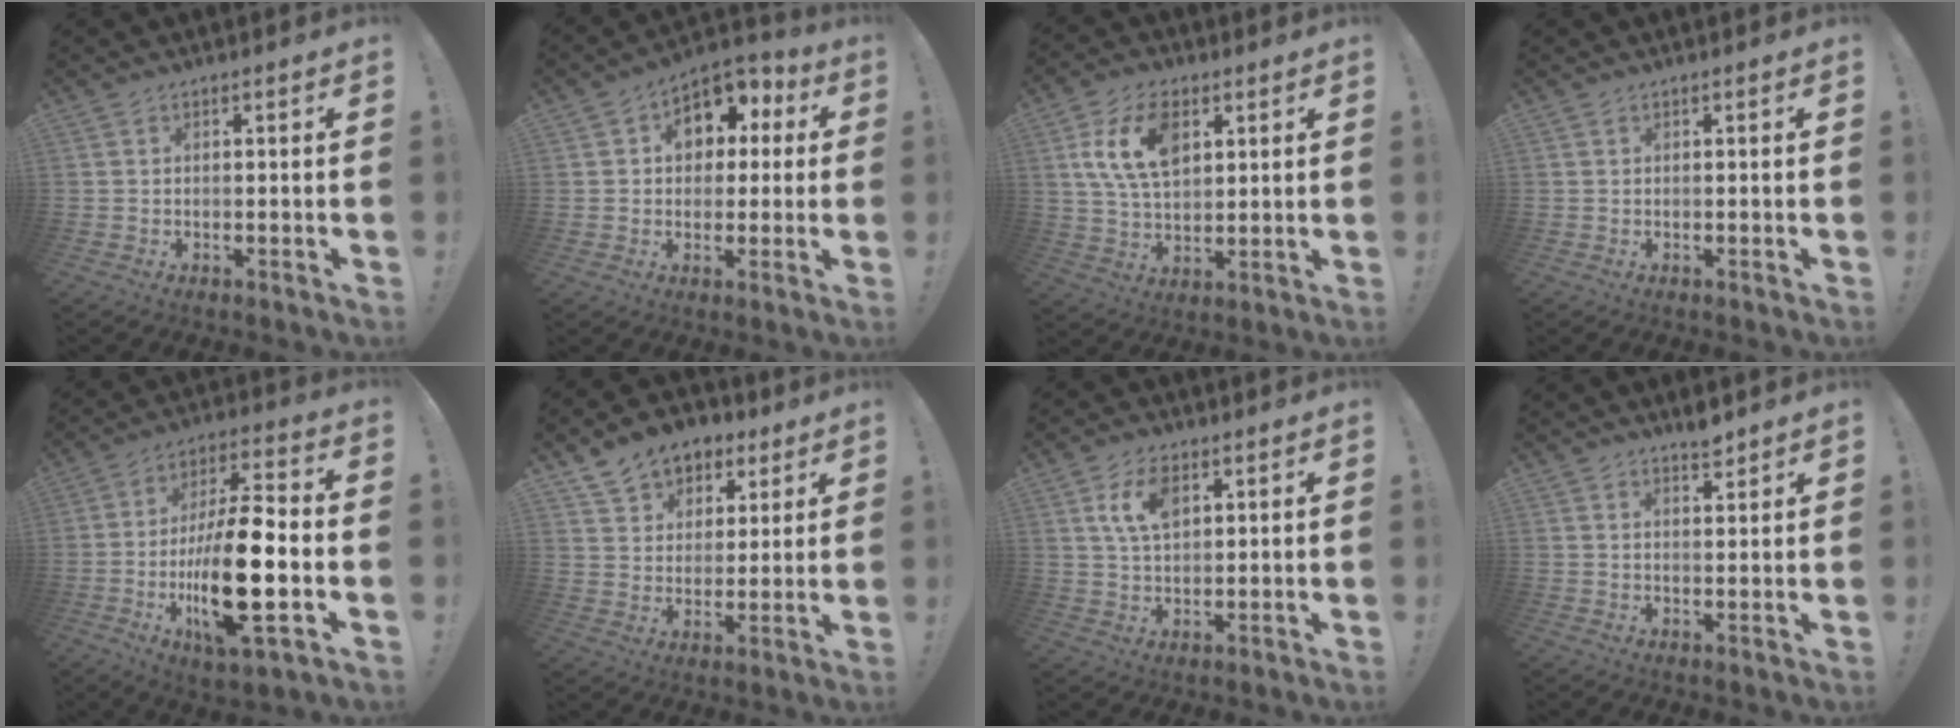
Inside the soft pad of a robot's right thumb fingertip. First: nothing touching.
{"total": 10.5, "force": [2.9, 8.3, 5.7], "torque": [-0.078, -0.006, 0.060]}
{"total": 14.2, "force": [5.0, 8.9, 9.8], "torque": [-0.185, -0.005, 0.091]}
{"total": 0.0}
{"total": 21.6, "force": [-5.1, 6.5, 20.0], "torque": [-0.376, 0.011, -0.082]}
{"total": 10.9, "force": [7.1, 7.6, 3.5], "torque": [-0.055, -0.044, 0.137]}
{"total": 8.7, "force": [3.5, 5.0, 6.2], "torque": [-0.112, -0.005, 0.062]}
{"total": 3.3, "force": [2.9, 0.7, 1.5], "torque": [-0.009, -0.023, 0.046]}